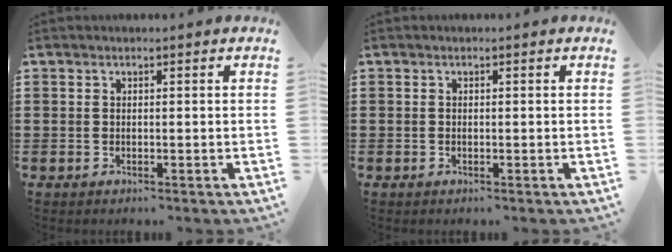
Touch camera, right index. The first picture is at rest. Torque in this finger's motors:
{"motor_torque": [-0.18, 0.15, 0.03, -0.01]}